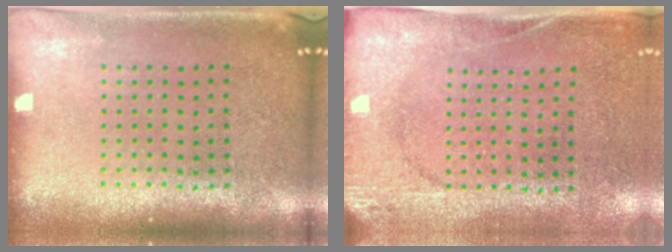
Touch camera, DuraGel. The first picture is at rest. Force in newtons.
{"total": 2.7, "press": 2.1, "slide": 1.7}